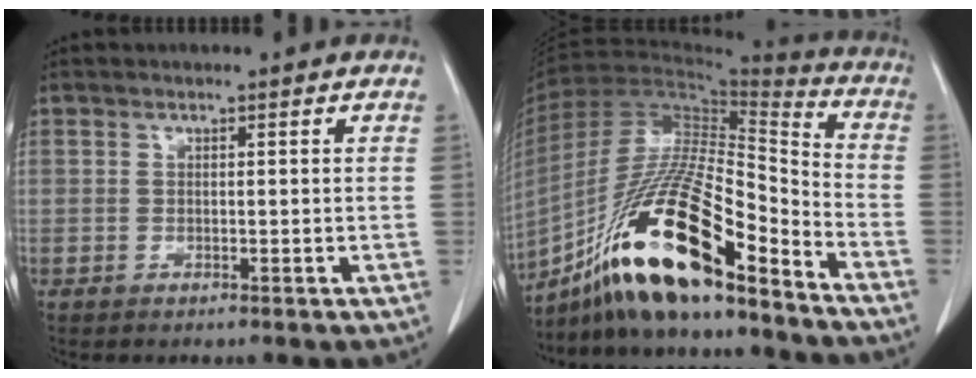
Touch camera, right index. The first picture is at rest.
{"total": 21.0, "force": [-13.6, 3.2, 15.7], "torque": [-0.315, -0.015, -0.243]}